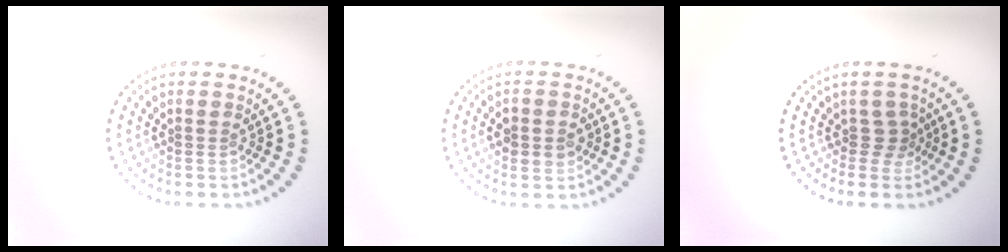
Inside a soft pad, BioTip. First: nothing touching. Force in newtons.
{"total": 2.7, "press": 2.7, "slide": 0.1}
{"total": 1.7, "press": 1.1, "slide": 1.3}